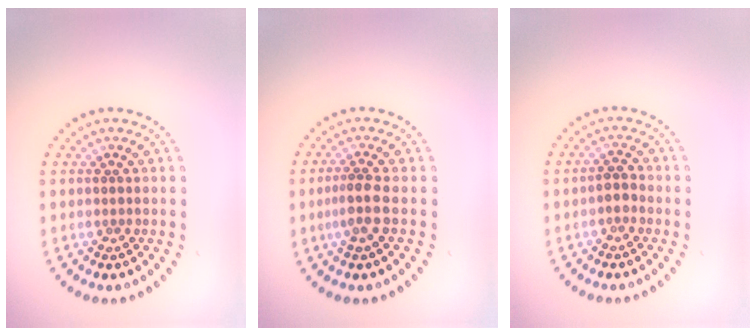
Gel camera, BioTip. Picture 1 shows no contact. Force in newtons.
{"total": 2.2, "press": 1.8, "slide": 1.3}
{"total": 1.3, "press": 1.1, "slide": 0.6}